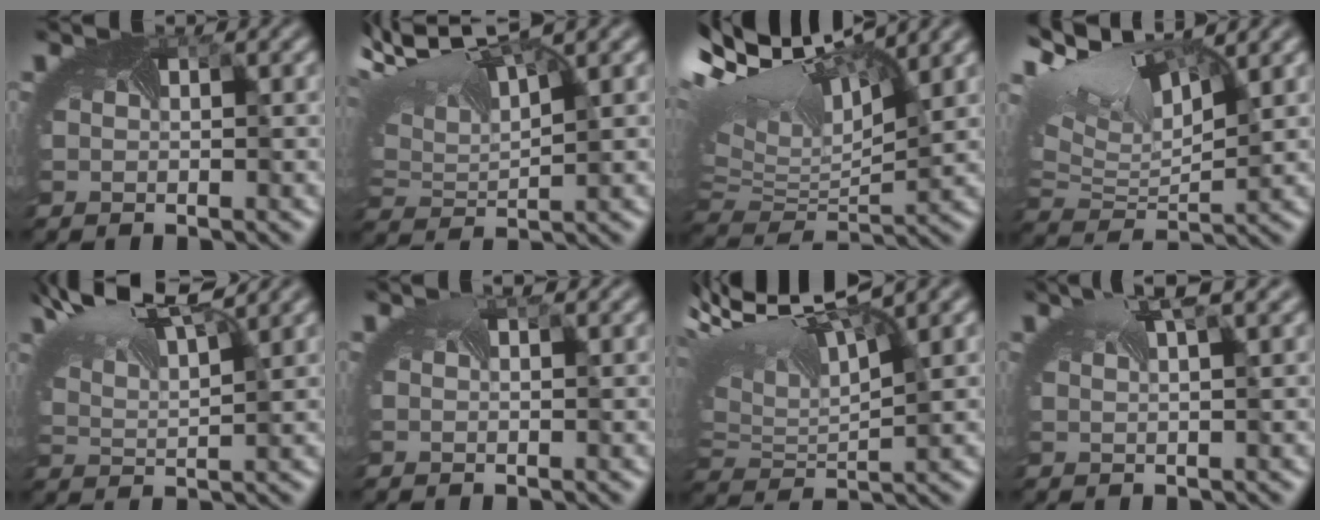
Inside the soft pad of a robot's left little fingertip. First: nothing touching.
{"total": 8.9, "force": [4.9, 3.6, 6.5], "torque": [-0.147, 0.019, 0.092]}
{"total": 13.8, "force": [6.6, 6.3, 10.4], "torque": [-0.233, 0.040, 0.126]}
{"total": 10.0, "force": [5.5, 4.6, 7.0], "torque": [-0.154, 0.019, 0.108]}
{"total": 8.7, "force": [6.5, 2.5, 5.2], "torque": [-0.119, 0.025, 0.091]}
{"total": 1.8, "force": [1.3, 0.6, 1.1], "torque": [-0.011, 0.005, 0.008]}
{"total": 9.6, "force": [4.7, 3.8, 7.4], "torque": [-0.164, 0.007, 0.096]}
{"total": 3.1, "force": [2.3, 0.1, 2.1], "torque": [-0.028, 0.008, 0.032]}